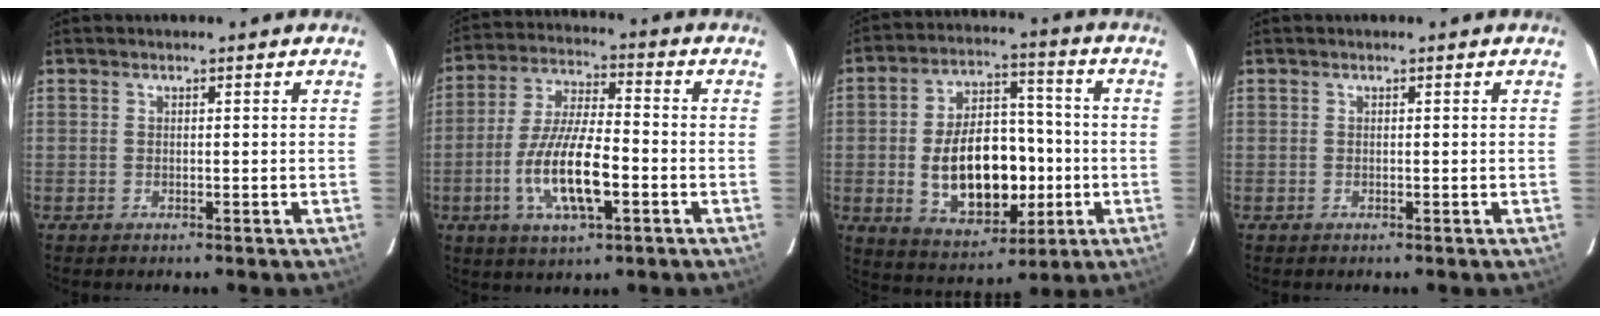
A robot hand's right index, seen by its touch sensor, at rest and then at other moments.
{"total": 13.4, "force": [-4.4, 4.1, 12.0], "torque": [-0.245, -0.010, -0.077]}
{"total": 17.0, "force": [-2.9, 10.3, 13.2], "torque": [-0.253, 0.018, -0.021]}
{"total": 0.0}